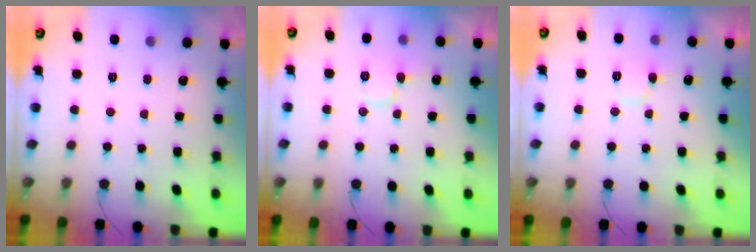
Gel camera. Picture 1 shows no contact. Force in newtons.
{"total": 8.8, "press": 8.7, "slide": 1.2}
{"total": 8.6, "press": 8.6, "slide": 0.5}